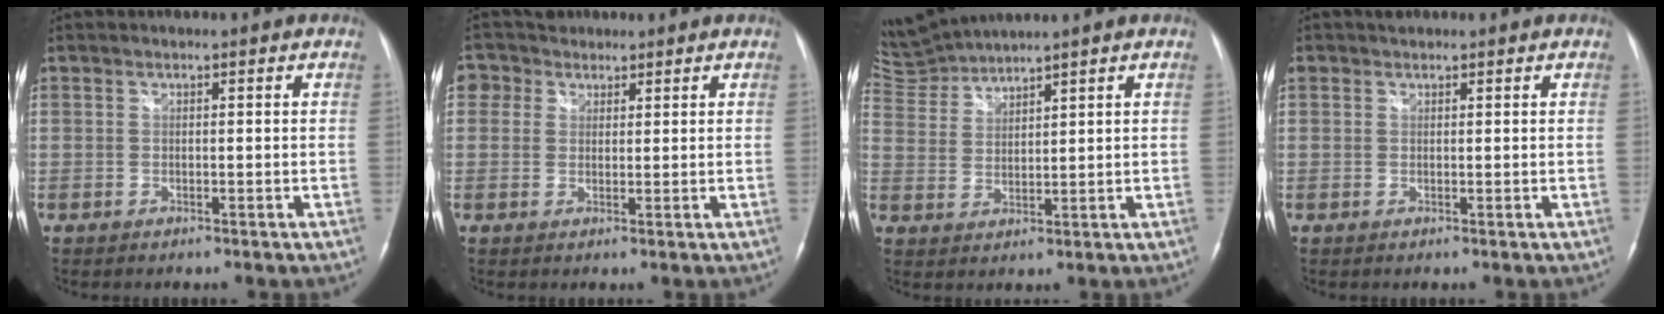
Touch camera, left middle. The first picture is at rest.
{"total": 3.6, "force": [2.1, 2.9, -0.2], "torque": [0.001, 0.019, 0.034]}
{"total": 5.6, "force": [5.4, -1.1, -0.5], "torque": [-0.009, -0.001, 0.120]}
{"total": 1.6, "force": [1.2, 1.0, 0.3], "torque": [-0.009, 0.011, 0.019]}